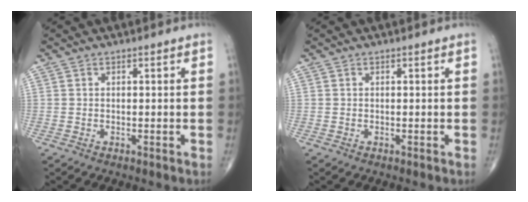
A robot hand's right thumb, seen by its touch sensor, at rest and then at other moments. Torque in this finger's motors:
{"motor_torque": [0.00, 0.00, 0.03, 0.04, 0.00]}